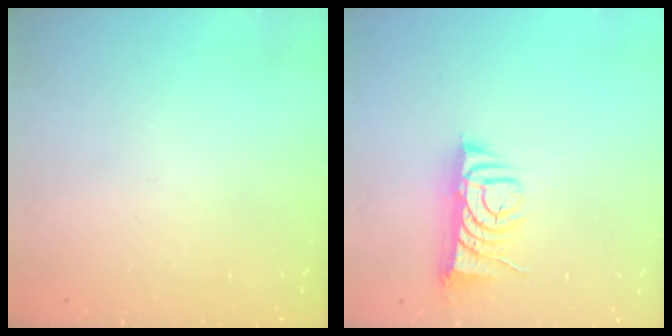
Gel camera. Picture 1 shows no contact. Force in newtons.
{"total": 8.2, "press": 8.1, "slide": 1.2}